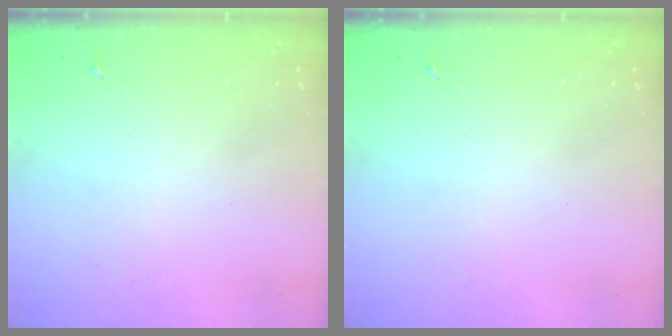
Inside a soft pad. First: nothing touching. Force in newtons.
{"total": 0.0}